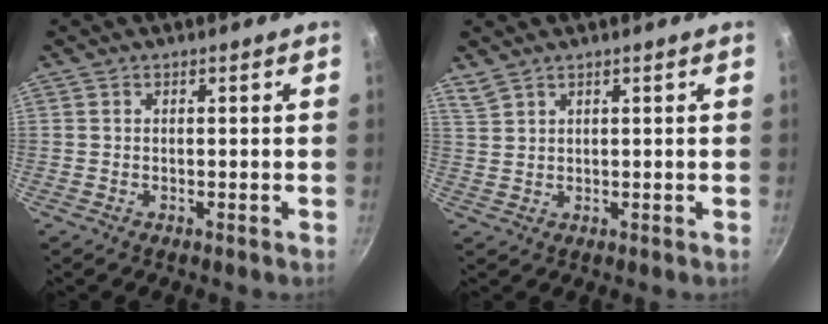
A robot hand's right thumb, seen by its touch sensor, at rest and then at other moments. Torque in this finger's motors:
{"motor_torque": [-0.02, -0.01, -0.15, 0.31, 0.07]}